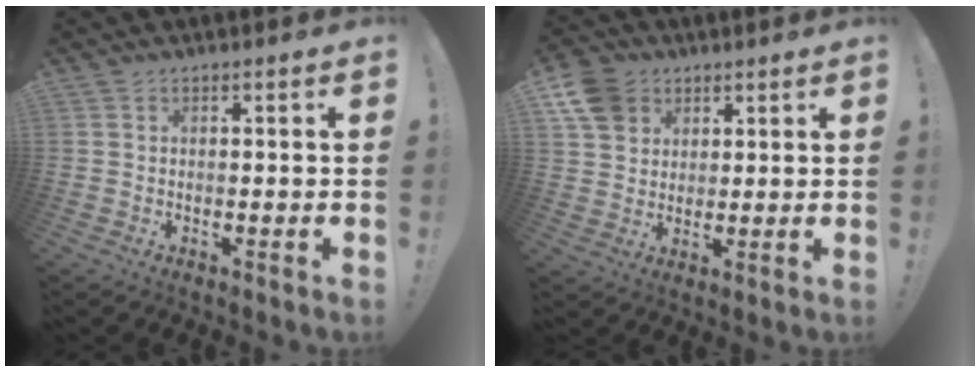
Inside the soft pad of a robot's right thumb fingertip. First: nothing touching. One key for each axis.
{"total": 9.7, "fx": 4.8, "fy": 7.8, "fz": 3.4, "tx": -0.052, "ty": -0.025, "tz": 0.098}